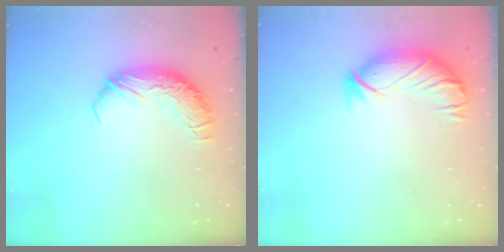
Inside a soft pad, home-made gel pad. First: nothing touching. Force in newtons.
{"total": 3.8, "press": 3.2, "slide": 2.0}